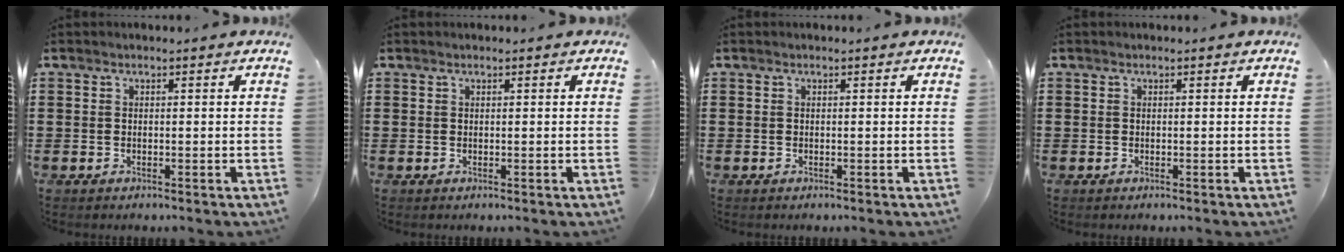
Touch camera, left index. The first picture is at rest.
{"total": 0.0}
{"total": 0.0}
{"total": 0.0}